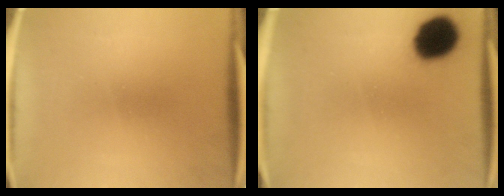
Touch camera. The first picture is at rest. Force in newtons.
{"total": 13.0}